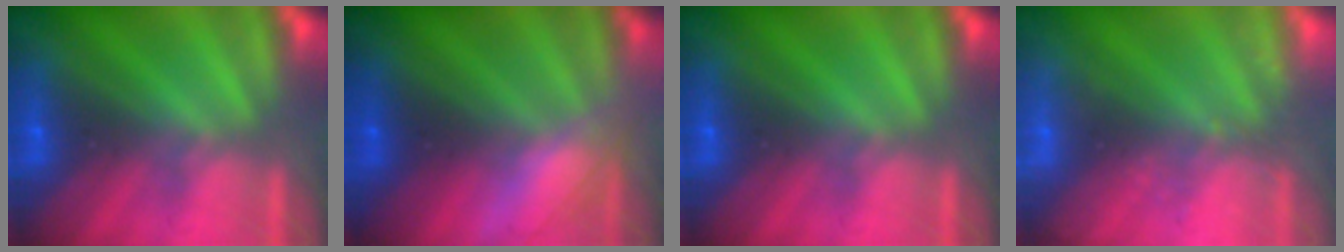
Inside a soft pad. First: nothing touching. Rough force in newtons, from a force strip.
{"total": 2.9}
{"total": 0.0}
{"total": 2.4}